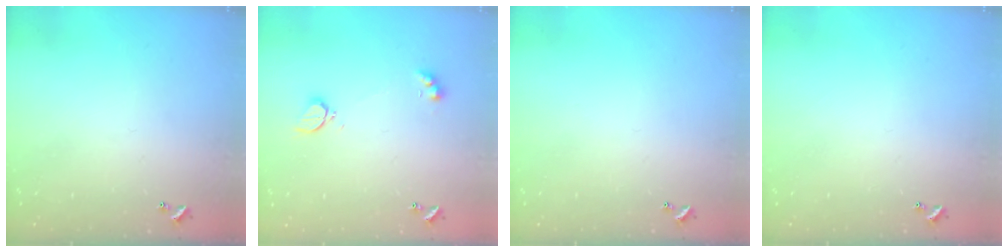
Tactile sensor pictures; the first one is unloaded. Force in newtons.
{"total": 2.8, "press": 2.7, "slide": 0.6}
{"total": 0.0}
{"total": 0.0}